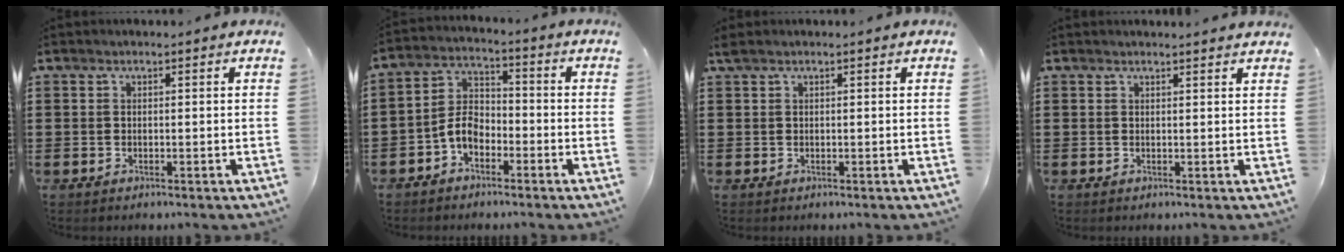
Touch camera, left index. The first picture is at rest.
{"total": 5.3, "force": [-3.0, 3.1, 3.2], "torque": [-0.087, 0.004, -0.066]}
{"total": 0.5, "force": [0.3, 0.1, 0.4], "torque": [-0.010, 0.000, 0.006]}
{"total": 1.2, "force": [1.2, -0.1, 0.3], "torque": [-0.007, -0.001, 0.023]}